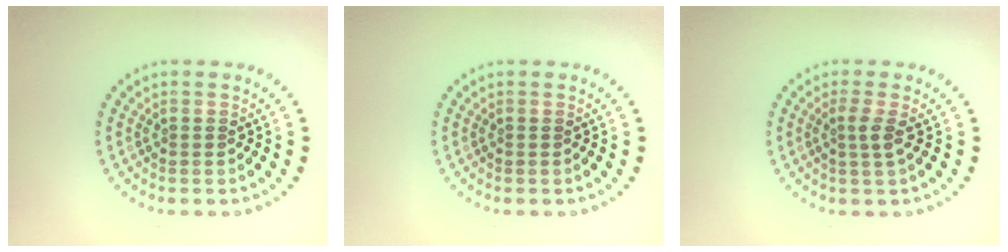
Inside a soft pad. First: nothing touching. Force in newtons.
{"total": 0.0}
{"total": 1.4, "press": 1.0, "slide": 1.0}